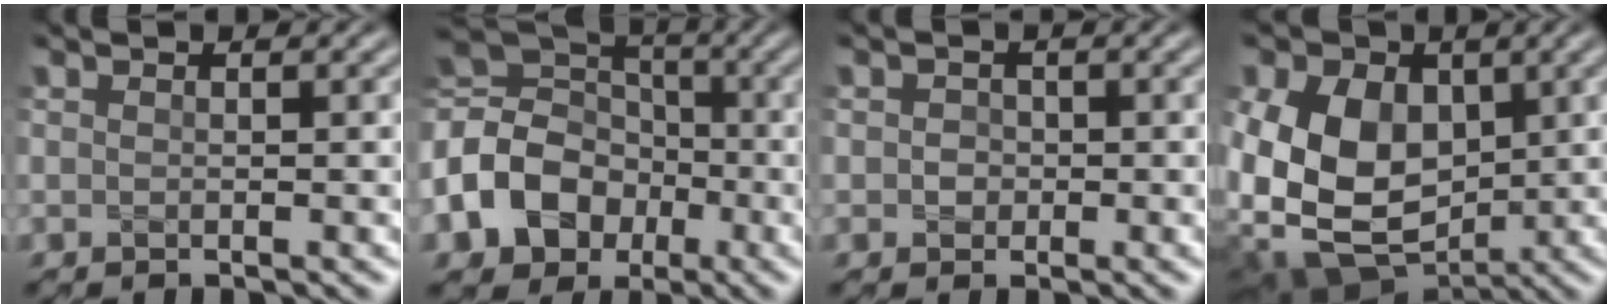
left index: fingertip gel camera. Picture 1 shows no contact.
{"total": 10.6, "force": [-3.4, 8.5, 5.3], "torque": [-0.131, -0.012, -0.078]}
{"total": 1.4, "force": [0.0, 1.3, 0.4], "torque": [0.011, 0.000, -0.007]}
{"total": 15.5, "force": [0.8, 12.9, 8.6], "torque": [-0.198, 0.012, 0.003]}